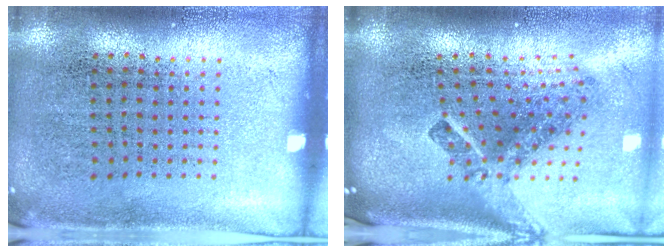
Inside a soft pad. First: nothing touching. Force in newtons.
{"total": 2.9, "press": 1.7, "slide": 2.3}